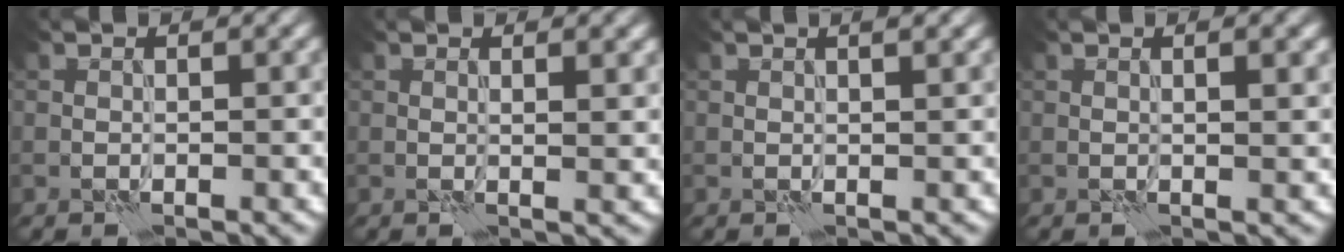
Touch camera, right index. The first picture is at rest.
{"total": 2.0, "force": [0.8, 0.5, 1.8], "torque": [-0.019, 0.001, 0.012]}
{"total": 1.7, "force": [1.1, 0.4, 1.2], "torque": [-0.011, -0.004, 0.007]}
{"total": 2.5, "force": [1.0, 0.7, 2.2], "torque": [-0.021, 0.001, 0.004]}